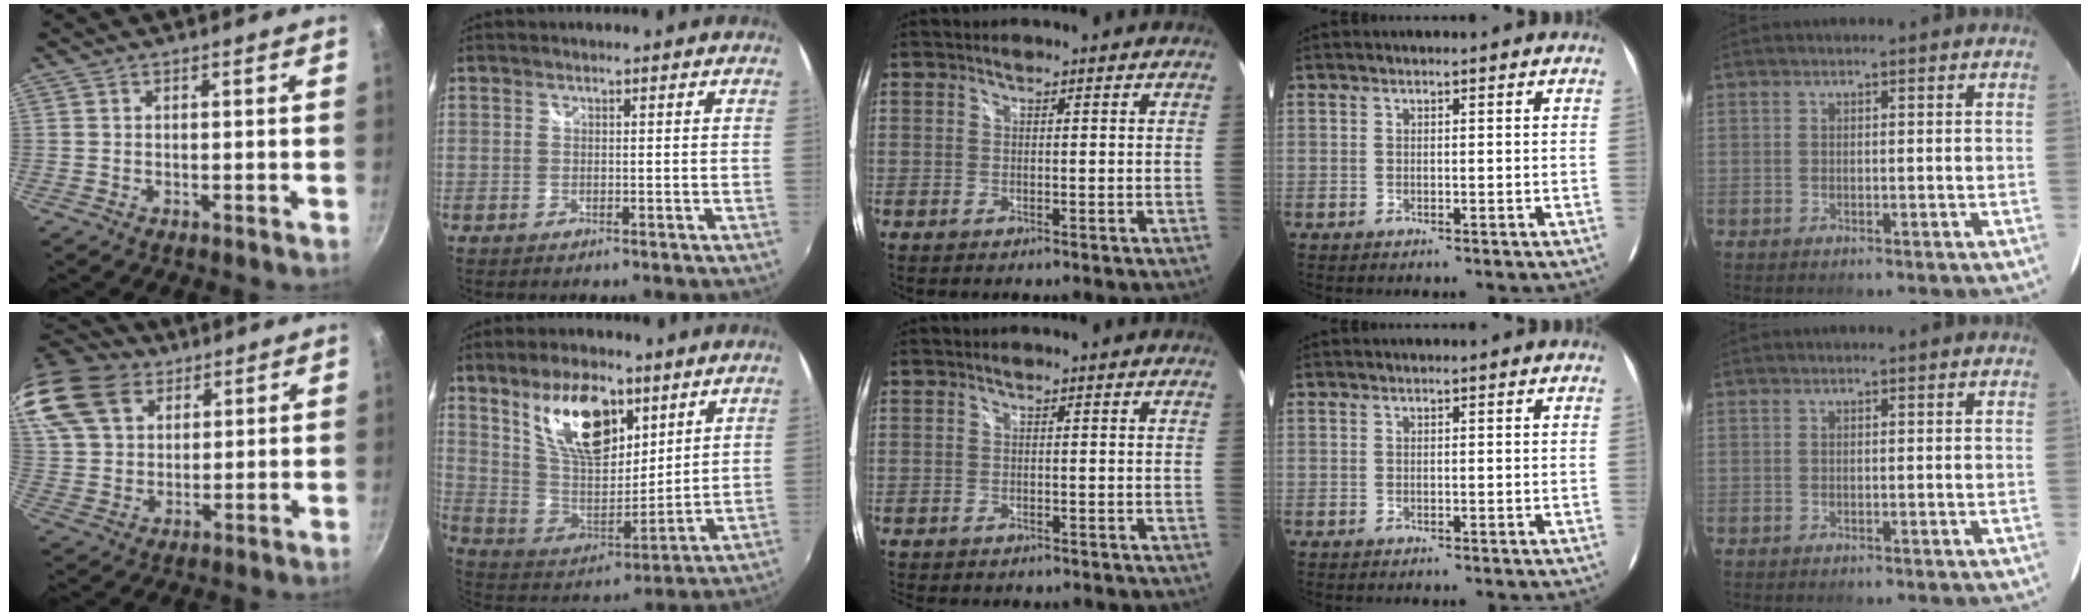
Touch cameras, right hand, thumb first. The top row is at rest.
{"thumb": {"total": 17.1, "force": [10.7, 11.1, 7.3], "torque": [-0.138, -0.015, 0.206]}, "index": {"total": 17.3, "force": [9.3, 8.3, 11.9], "torque": [-0.215, 0.005, 0.180]}, "middle": {"total": 3.7, "force": [-3.3, 1.1, 1.3], "torque": [-0.029, -0.011, -0.045]}}